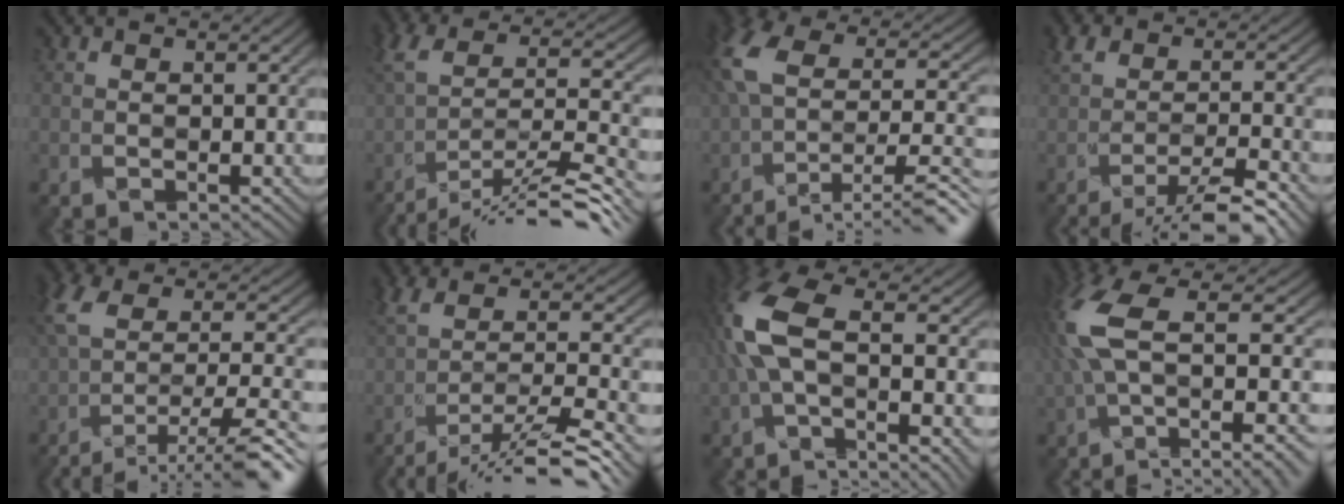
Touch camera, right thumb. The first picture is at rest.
{"total": 12.6, "force": [-9.6, 2.3, 8.0], "torque": [-0.158, 0.009, -0.157]}
{"total": 13.0, "force": [-5.7, 4.8, 10.6], "torque": [-0.231, 0.012, -0.095]}
{"total": 5.9, "force": [-3.9, 1.2, 4.2], "torque": [-0.070, 0.009, -0.072]}
{"total": 12.6, "force": [-6.7, 4.1, 9.8], "torque": [-0.210, -0.005, -0.104]}
{"total": 9.4, "force": [-6.3, 1.7, 6.7], "torque": [-0.125, 0.002, -0.113]}
{"total": 10.6, "force": [-1.2, 3.7, 9.8], "torque": [-0.238, 0.010, -0.031]}
{"total": 13.3, "force": [-0.1, 4.8, 12.4], "torque": [-0.283, 0.020, 0.001]}